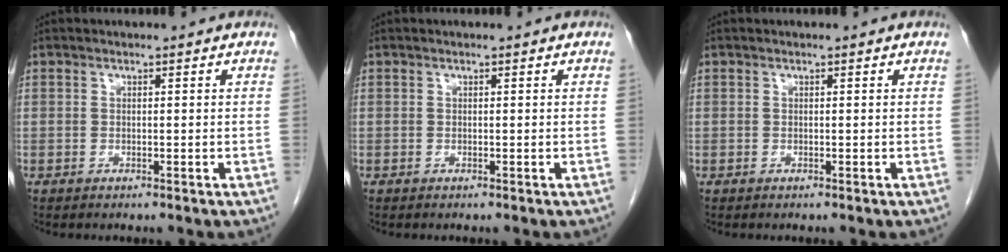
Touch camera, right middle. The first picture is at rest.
{"total": 0.0}
{"total": 0.0}